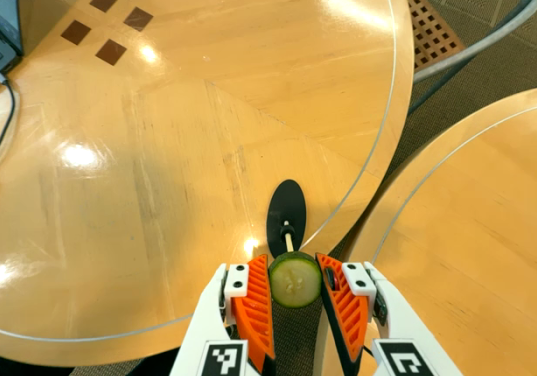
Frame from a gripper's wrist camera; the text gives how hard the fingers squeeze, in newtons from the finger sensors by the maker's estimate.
{"total": 7.6, "left": 7.7, "right": 7.6}